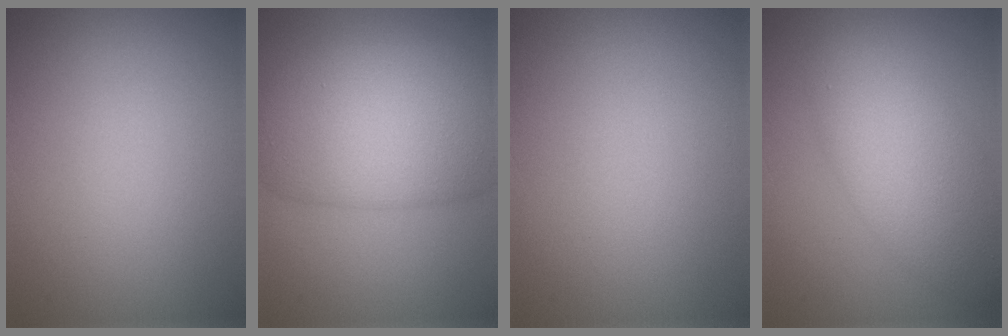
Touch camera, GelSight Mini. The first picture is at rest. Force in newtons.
{"total": 9.8, "press": 9.8, "slide": 0.7}
{"total": 0.0}
{"total": 6.0, "press": 6.0, "slide": 0.2}